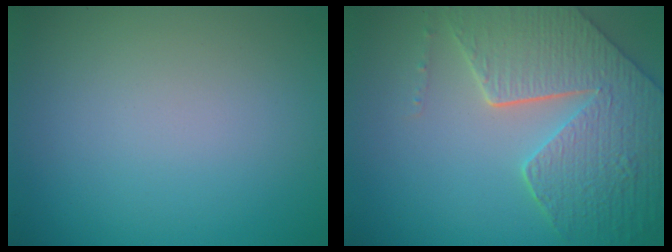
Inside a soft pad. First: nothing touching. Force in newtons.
{"total": 8.3, "press": 6.1, "slide": 5.6}